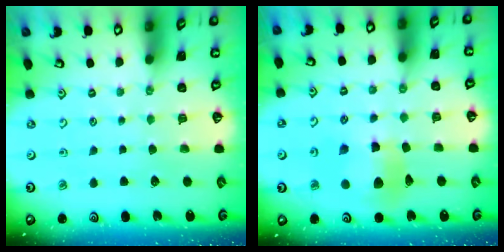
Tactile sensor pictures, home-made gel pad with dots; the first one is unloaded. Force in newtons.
{"total": 10.6, "press": 10.5, "slide": 1.2}